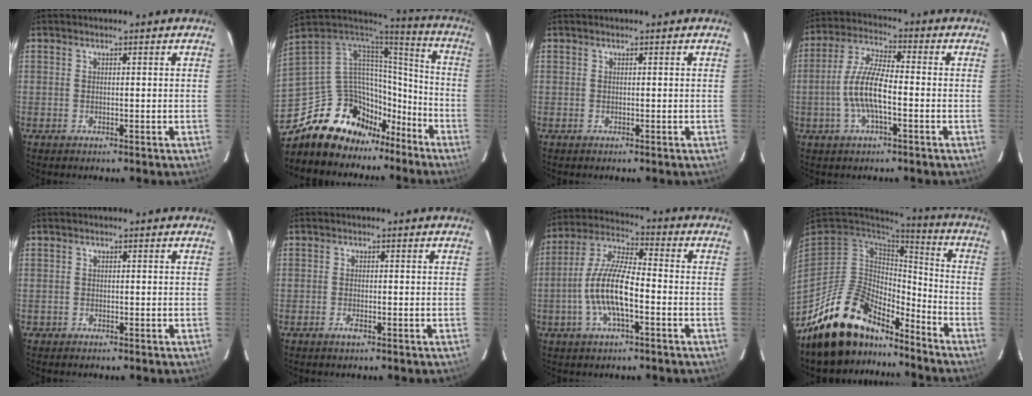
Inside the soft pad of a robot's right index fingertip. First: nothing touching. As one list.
[{"total": 19.1, "force": [-13.4, 11.7, 6.8], "torque": [-0.147, 0.037, -0.208]}, {"total": 0.0}, {"total": 9.6, "force": [-2.5, 2.6, 8.8], "torque": [-0.185, 0.004, -0.048]}, {"total": 0.8, "force": [-0.4, 0.7, -0.1], "torque": [0.000, 0.003, -0.007]}, {"total": 1.5, "force": [-0.8, 0.5, 1.2], "torque": [-0.025, -0.002, -0.015]}, {"total": 12.1, "force": [-3.3, 3.6, 11.1], "torque": [-0.230, 0.002, -0.065]}, {"total": 18.2, "force": [-14.5, 8.0, 7.5], "torque": [-0.162, 0.014, -0.244]}]